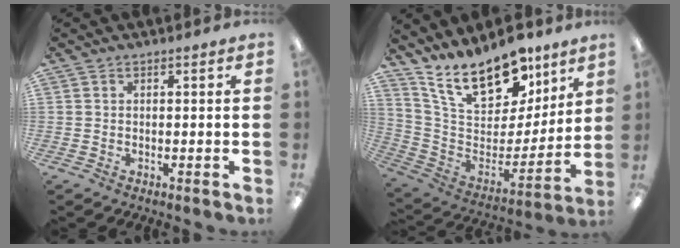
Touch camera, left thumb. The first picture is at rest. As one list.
[{"total": 20.4, "force": [14.9, 9.5, 10.2], "torque": [-0.180, -0.097, 0.269]}]